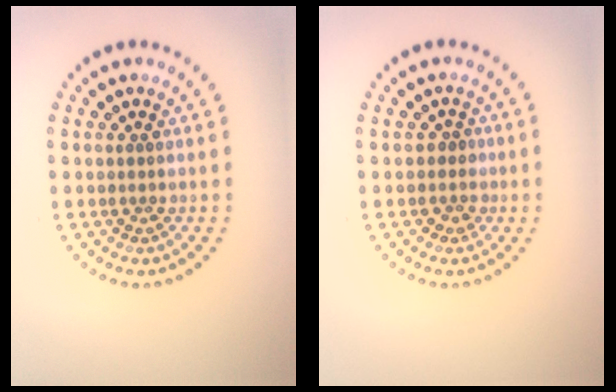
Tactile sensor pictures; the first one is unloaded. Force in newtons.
{"total": 1.5, "press": 1.1, "slide": 0.9}